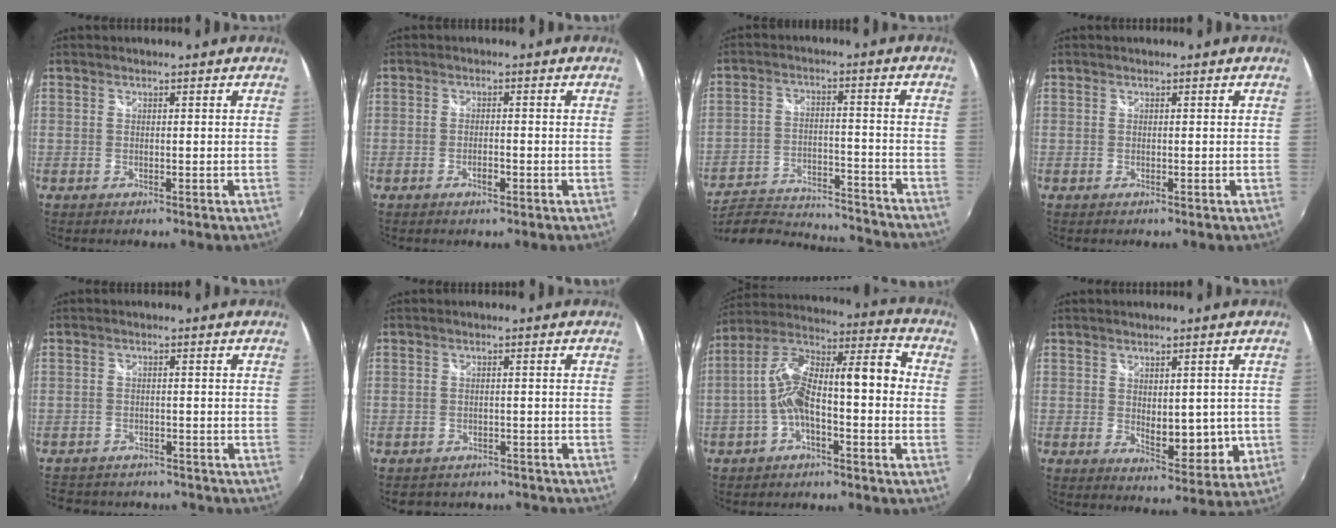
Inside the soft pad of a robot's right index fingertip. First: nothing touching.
{"total": 1.9, "force": [-1.1, 0.6, 1.4], "torque": [-0.030, -0.001, -0.020]}
{"total": 25.5, "force": [-22.7, 6.4, 9.6], "torque": [-0.190, -0.027, -0.321]}
{"total": 0.0}
{"total": 12.4, "force": [-10.4, 5.5, 3.8], "torque": [-0.098, 0.008, -0.144]}
{"total": 9.7, "force": [-8.3, 4.2, 2.6], "torque": [-0.058, 0.000, -0.103]}
{"total": 13.3, "force": [-3.0, 4.5, 12.2], "torque": [-0.225, 0.029, -0.052]}
{"total": 7.0, "force": [-0.4, 4.0, 5.8], "torque": [-0.083, -0.016, 0.004]}